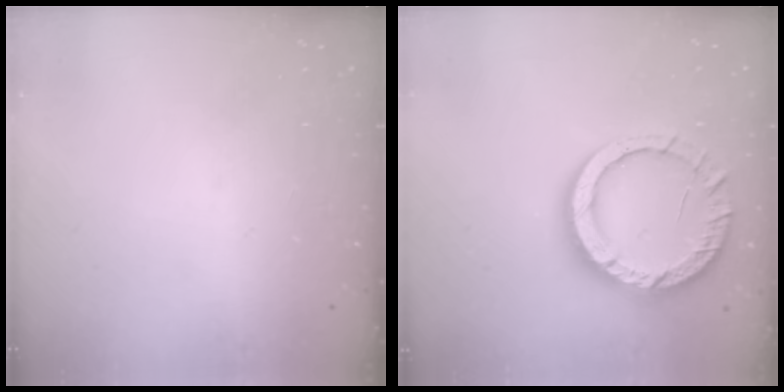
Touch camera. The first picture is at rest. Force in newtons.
{"total": 15.1, "press": 15.0, "slide": 1.1}